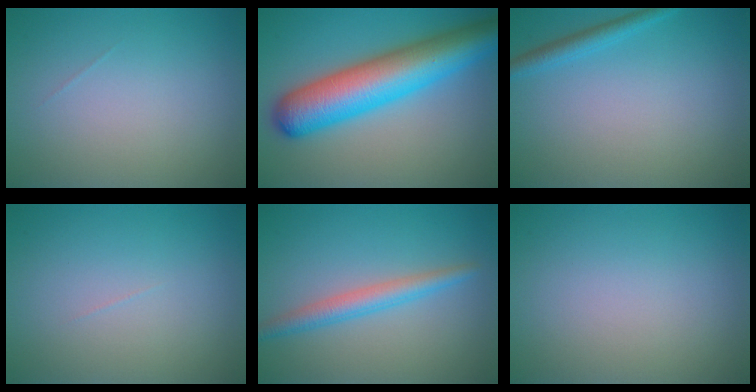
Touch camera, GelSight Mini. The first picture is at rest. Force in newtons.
{"total": 10.4, "press": 10.4, "slide": 0.2}
{"total": 2.3, "press": 2.3, "slide": 0.0}
{"total": 0.0}
{"total": 2.7, "press": 2.7, "slide": 0.1}
{"total": 0.0}